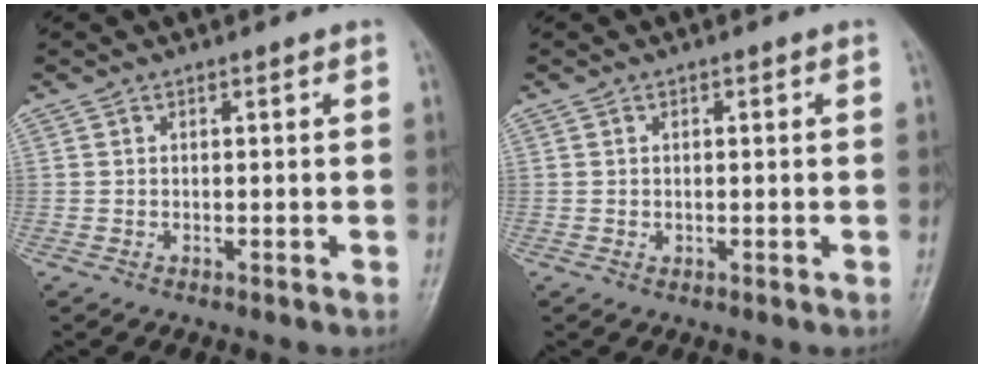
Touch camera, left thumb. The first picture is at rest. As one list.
[{"total": 0.5, "force": [0.0, 0.5, 0.2], "torque": [0.002, 0.001, 0.000]}]